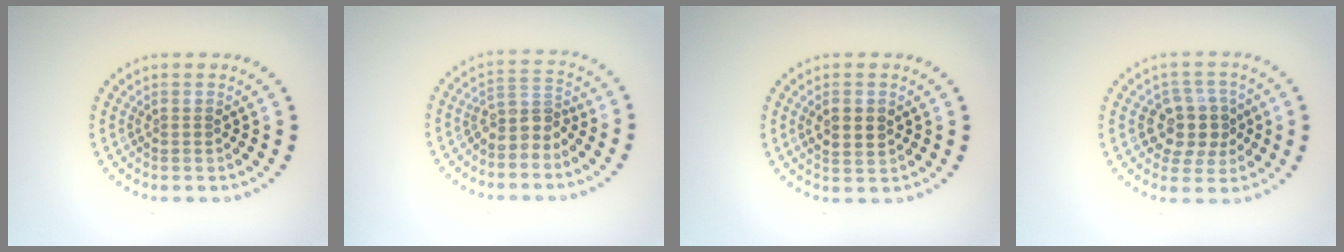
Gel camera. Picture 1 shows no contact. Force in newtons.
{"total": 2.5, "press": 1.9, "slide": 1.7}
{"total": 2.9, "press": 2.9, "slide": 0.3}
{"total": 4.0, "press": 3.8, "slide": 1.4}